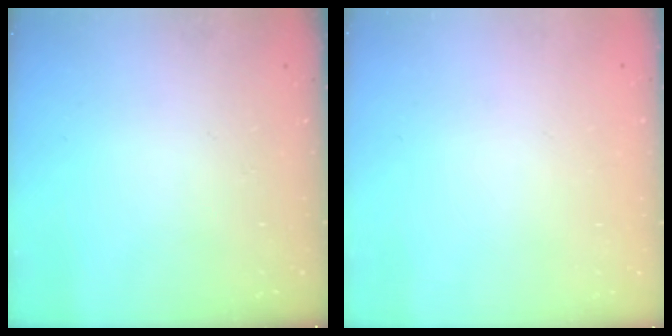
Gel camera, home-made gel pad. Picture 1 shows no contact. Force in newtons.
{"total": 2.2, "press": 2.2, "slide": 0.1}